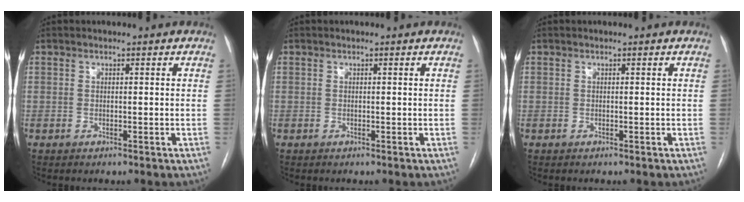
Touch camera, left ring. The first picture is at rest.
{"total": 0.0}
{"total": 0.0}